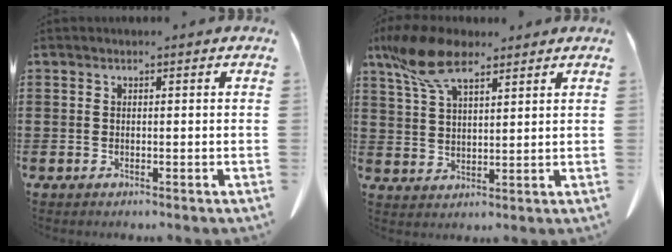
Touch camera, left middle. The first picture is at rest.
{"total": 9.4, "force": [6.3, 3.5, 6.0], "torque": [-0.139, -0.008, 0.118]}